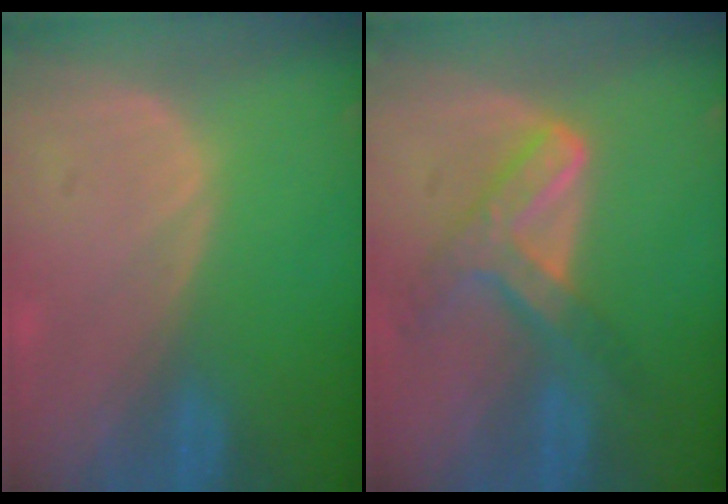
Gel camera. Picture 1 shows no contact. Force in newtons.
{"total": 7.3, "press": 6.1, "slide": 3.9}